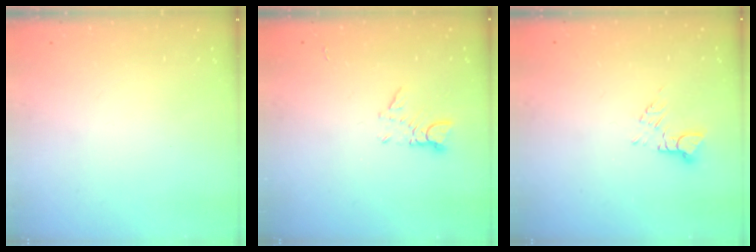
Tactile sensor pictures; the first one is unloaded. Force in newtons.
{"total": 2.7, "press": 2.6, "slide": 0.3}
{"total": 3.2, "press": 3.2, "slide": 0.4}